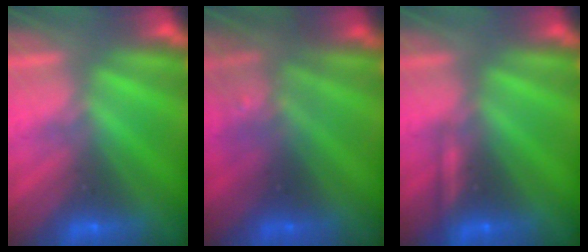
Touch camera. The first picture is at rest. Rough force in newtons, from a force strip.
{"total": 2.8}
{"total": 2.2}